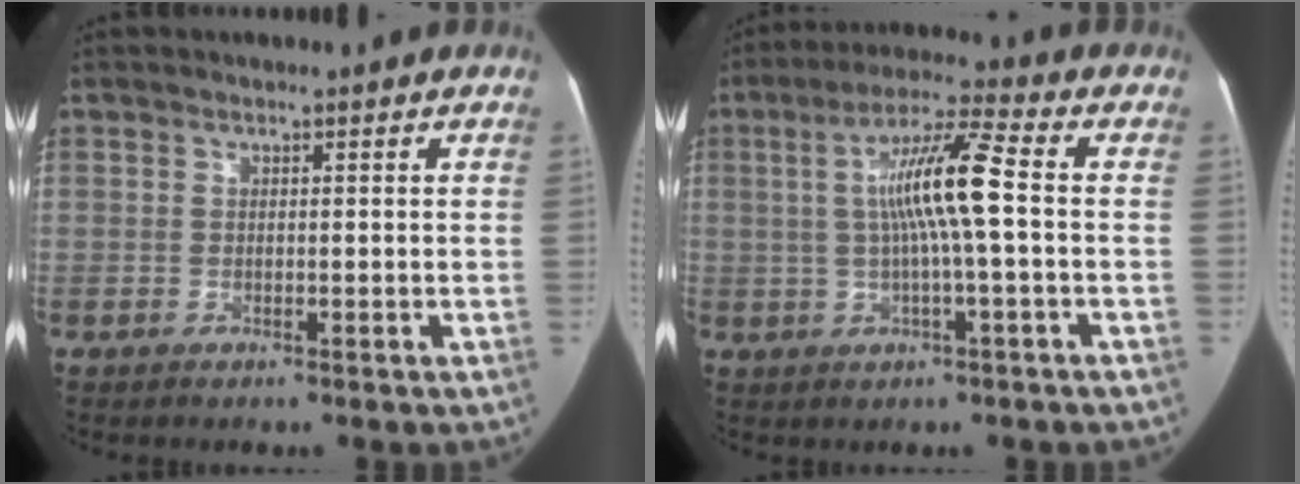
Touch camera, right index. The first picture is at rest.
{"total": 10.1, "force": [0.3, 0.0, 10.0], "torque": [-0.190, 0.013, 0.003]}